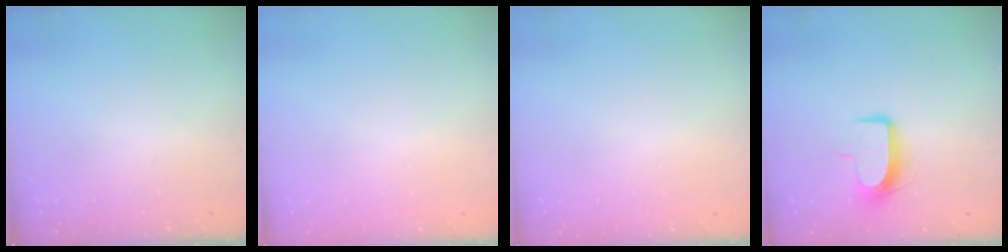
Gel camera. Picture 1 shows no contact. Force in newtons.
{"total": 0.0}
{"total": 0.0}
{"total": 9.5, "press": 9.5, "slide": 0.8}